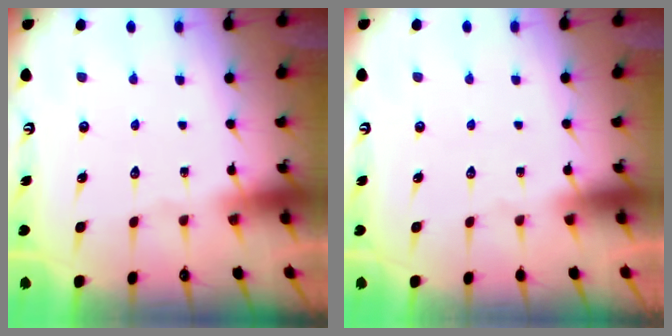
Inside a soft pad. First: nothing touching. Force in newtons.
{"total": 0.0}